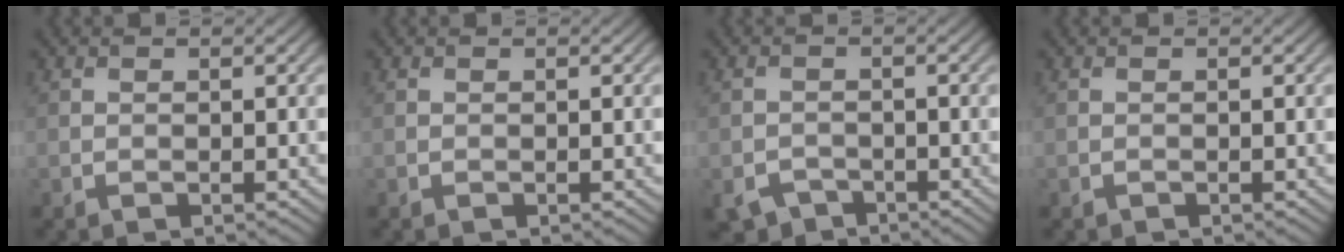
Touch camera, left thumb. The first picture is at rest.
{"total": 0.0}
{"total": 2.9, "force": [-2.2, 1.7, 0.9], "torque": [-0.017, -0.008, -0.043]}
{"total": 0.0}